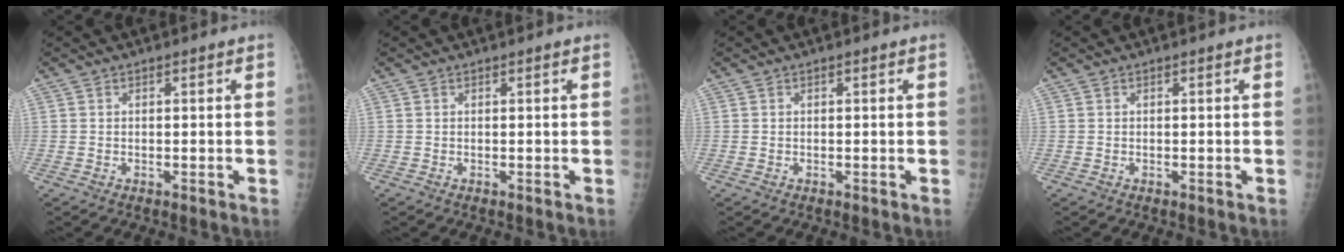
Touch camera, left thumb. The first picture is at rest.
{"total": 0.0}
{"total": 0.0}
{"total": 0.0}